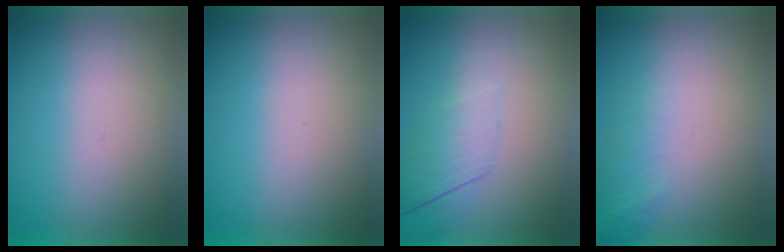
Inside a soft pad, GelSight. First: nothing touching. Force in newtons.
{"total": 0.0}
{"total": 2.2}
{"total": 1.3}